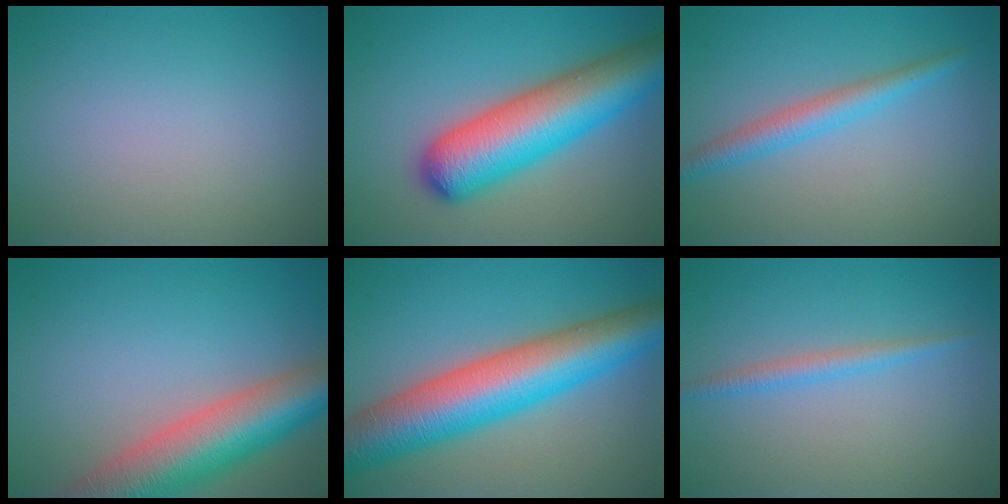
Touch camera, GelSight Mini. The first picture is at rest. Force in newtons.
{"total": 10.1, "press": 10.1, "slide": 0.4}
{"total": 2.7, "press": 2.7, "slide": 0.1}
{"total": 10.2, "press": 10.1, "slide": 0.6}
{"total": 11.5, "press": 11.5, "slide": 0.3}
{"total": 1.7, "press": 1.7, "slide": 0.1}